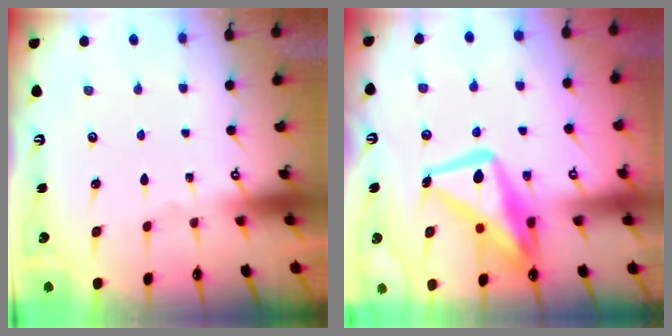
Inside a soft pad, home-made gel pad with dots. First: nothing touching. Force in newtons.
{"total": 17.2, "press": 17.2, "slide": 1.7}